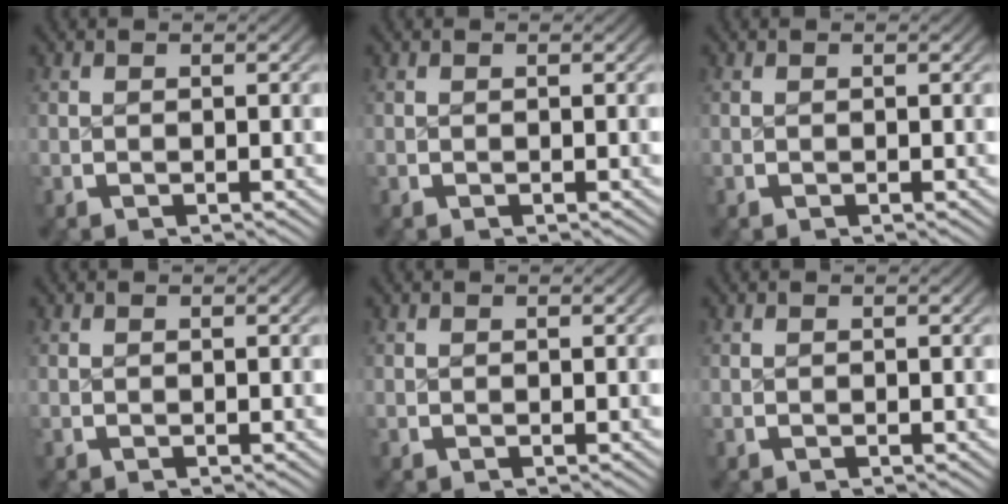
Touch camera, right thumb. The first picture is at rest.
{"total": 0.0}
{"total": 0.0}
{"total": 0.0}
{"total": 0.0}
{"total": 0.0}